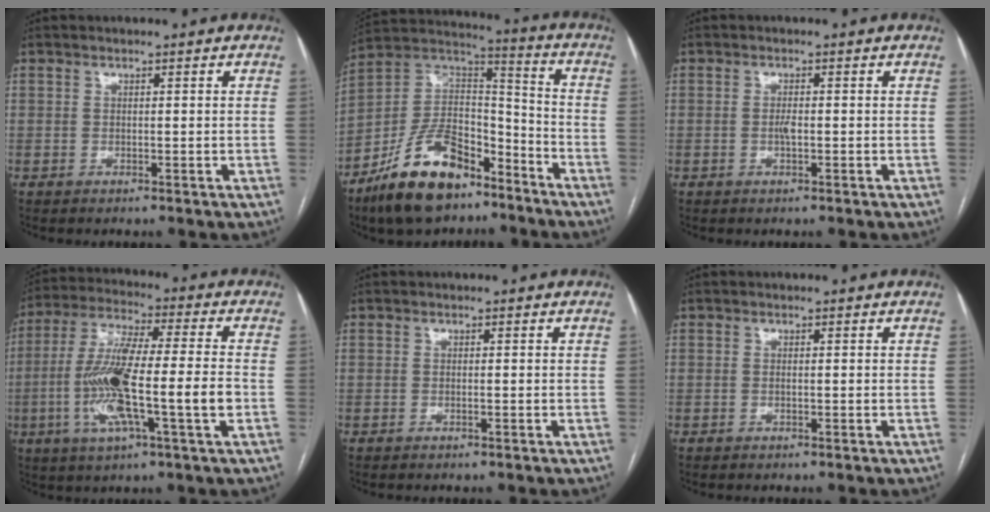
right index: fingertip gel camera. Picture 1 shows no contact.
{"total": 17.5, "force": [-11.6, 7.7, 10.6], "torque": [-0.206, 0.024, -0.208]}
{"total": 1.3, "force": [-0.2, 0.3, 1.3], "torque": [-0.026, 0.000, -0.004]}
{"total": 15.8, "force": [-3.4, 1.0, 15.4], "torque": [-0.300, -0.001, -0.066]}
{"total": 0.0}
{"total": 0.0}